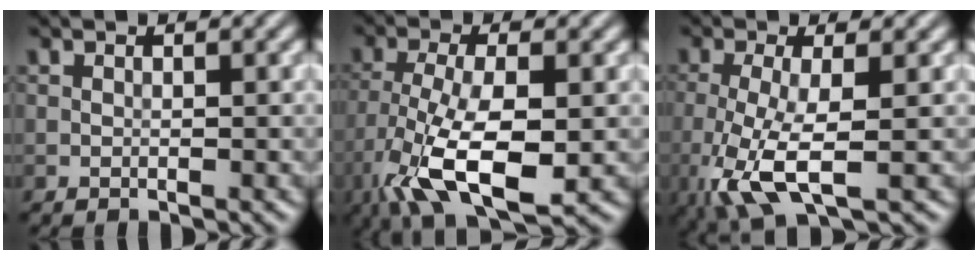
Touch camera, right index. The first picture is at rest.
{"total": 9.9, "force": [-3.9, 3.7, 8.3], "torque": [-0.179, -0.011, -0.070]}
{"total": 5.7, "force": [-1.6, 1.7, 5.2], "torque": [-0.118, -0.012, -0.031]}